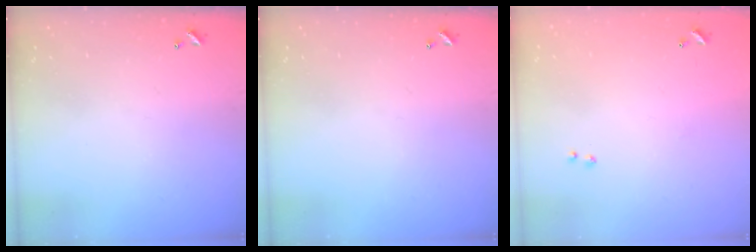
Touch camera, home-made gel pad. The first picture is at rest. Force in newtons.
{"total": 0.0}
{"total": 8.2, "press": 8.2, "slide": 0.5}